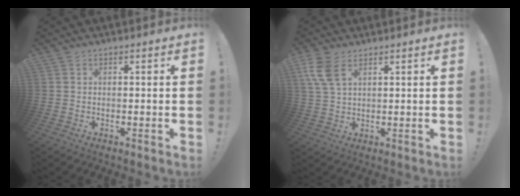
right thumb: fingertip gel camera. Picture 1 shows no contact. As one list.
[{"total": 7.9, "force": [4.5, 4.0, 5.0], "torque": [-0.093, -0.017, 0.088]}]